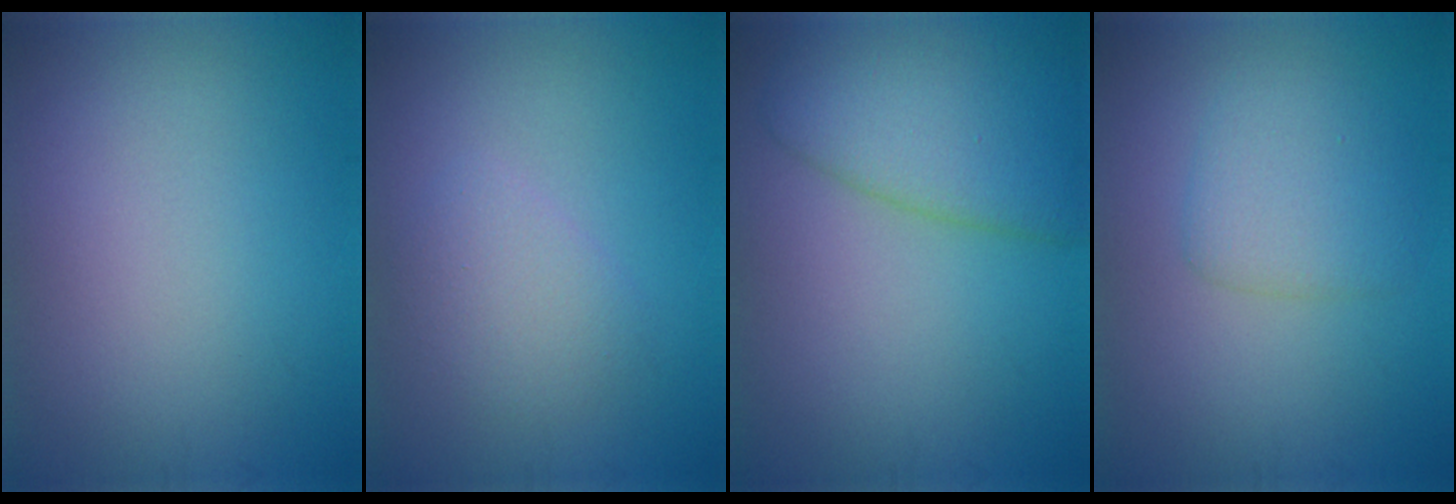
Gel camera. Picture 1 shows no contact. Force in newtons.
{"total": 2.4, "press": 2.4, "slide": 0.1}
{"total": 5.6, "press": 5.6, "slide": 0.3}
{"total": 2.7, "press": 2.7, "slide": 0.1}